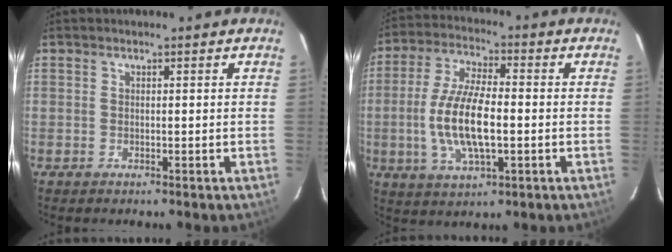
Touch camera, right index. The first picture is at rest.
{"total": 12.9, "force": [-1.9, 4.7, 11.9], "torque": [-0.246, -0.002, -0.034]}